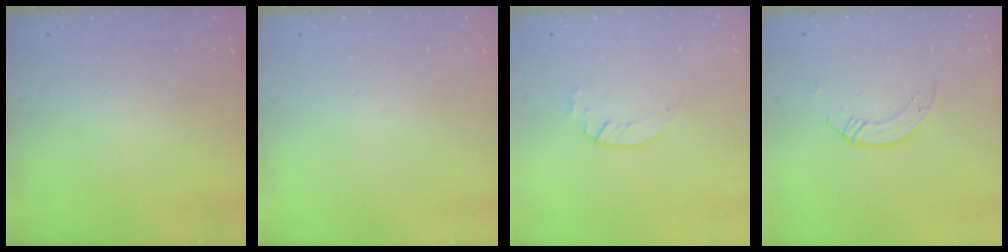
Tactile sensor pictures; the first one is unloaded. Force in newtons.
{"total": 0.0}
{"total": 2.9, "press": 2.9, "slide": 0.4}
{"total": 3.8, "press": 3.8, "slide": 0.4}